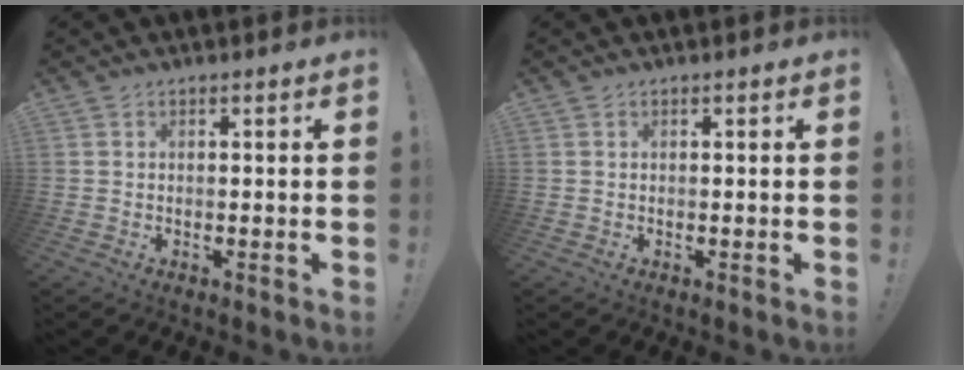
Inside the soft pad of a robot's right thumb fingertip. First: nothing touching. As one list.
[{"total": 0.0}]